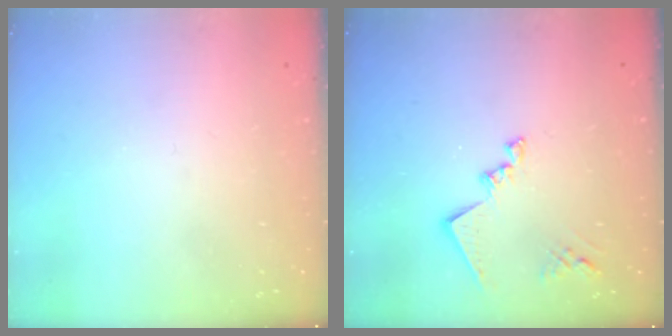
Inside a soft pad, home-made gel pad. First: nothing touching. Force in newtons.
{"total": 13.3, "press": 13.2, "slide": 1.1}